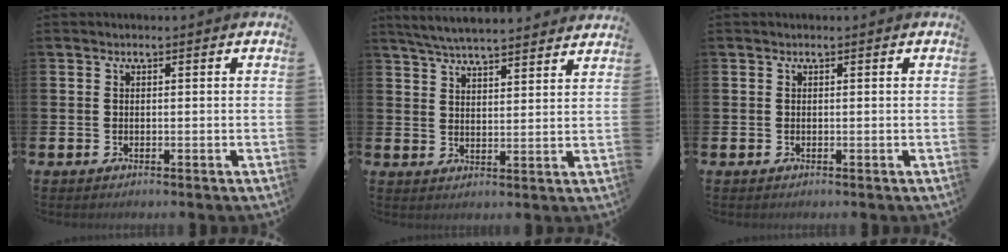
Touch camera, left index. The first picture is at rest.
{"total": 5.8, "force": [5.7, 0.3, 1.2], "torque": [-0.047, -0.026, 0.104]}
{"total": 0.0}